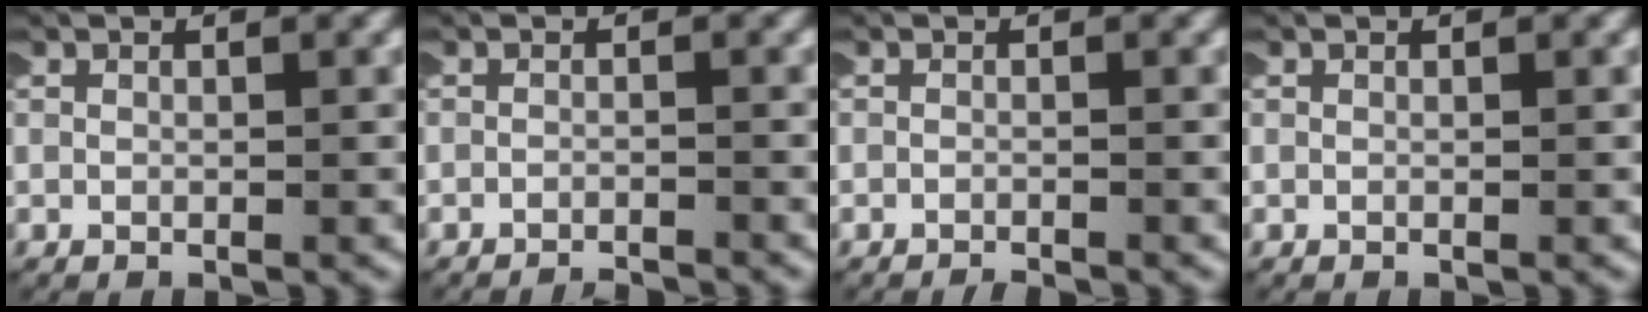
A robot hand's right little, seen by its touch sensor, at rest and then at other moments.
{"total": 3.0, "force": [-2.9, 0.3, 0.0], "torque": [-0.003, -0.013, -0.043]}
{"total": 1.4, "force": [-1.4, 0.0, 0.1], "torque": [-0.005, -0.007, -0.020]}
{"total": 0.0}